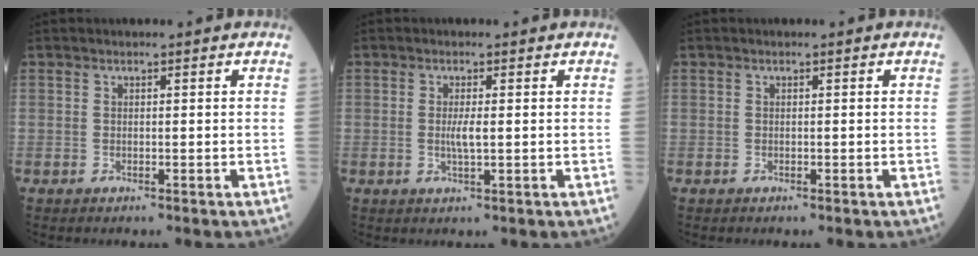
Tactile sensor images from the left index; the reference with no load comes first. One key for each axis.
{"total": 2.2, "fx": 0.1, "fy": 0.2, "fz": 2.2, "tx": -0.047, "ty": -0.002, "tz": 0.002}
{"total": 0.0}